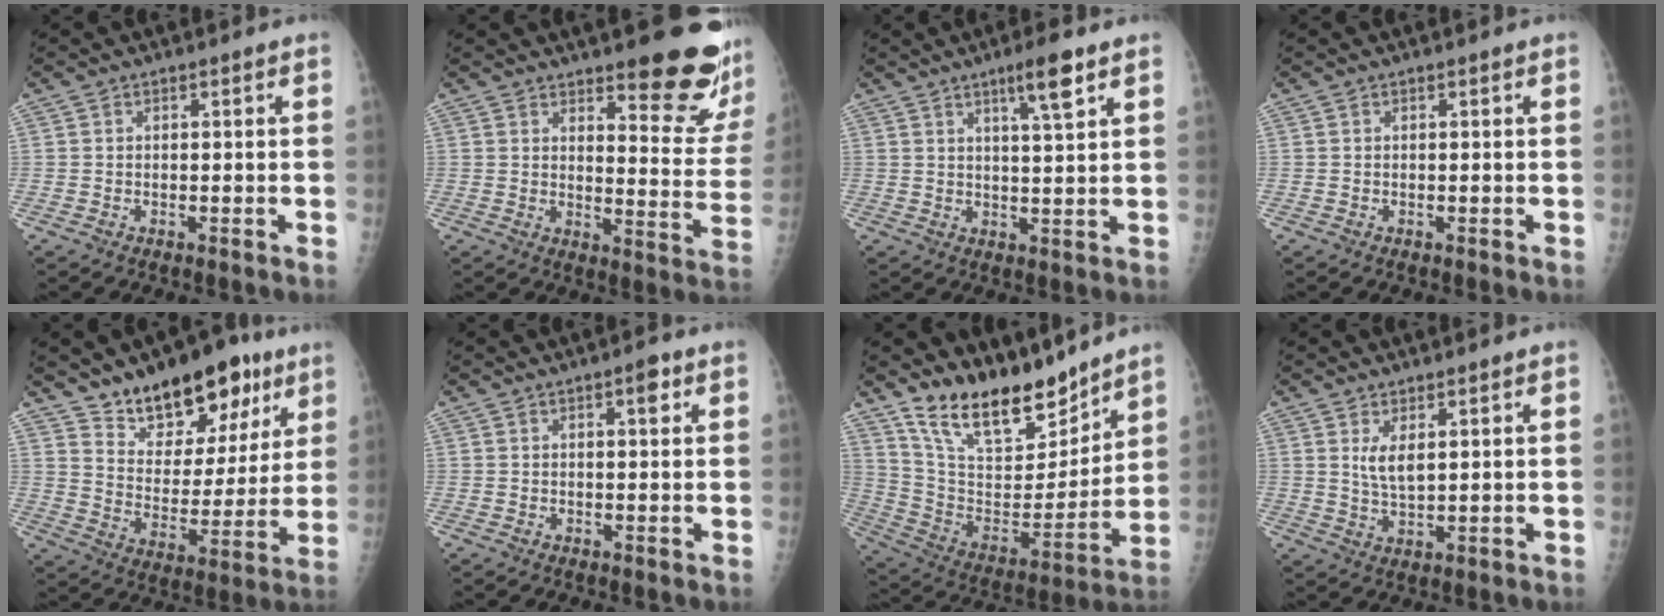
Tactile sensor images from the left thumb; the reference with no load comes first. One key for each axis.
{"total": 16.6, "fx": 12.2, "fy": 4.3, "fz": 10.4, "tx": -0.096, "ty": -0.101, "tz": 0.152}
{"total": 6.3, "fx": 3.8, "fy": 0.5, "fz": 5.1, "tx": -0.083, "ty": -0.019, "tz": 0.063}
{"total": 0.0}
{"total": 18.3, "fx": 12.3, "fy": 9.4, "fz": 9.8, "tx": -0.090, "ty": -0.067, "tz": 0.199}
{"total": 2.5, "fx": 1.2, "fy": 0.8, "fz": 2.0, "tx": -0.024, "ty": -0.001, "tz": 0.015}
{"total": 19.1, "fx": 15.5, "fy": 7.1, "fz": 8.6, "tx": -0.104, "ty": -0.093, "tz": 0.281}
{"total": 4.2, "fx": 1.7, "fy": 1.6, "fz": 3.5, "tx": -0.062, "ty": -0.017, "tz": 0.040}